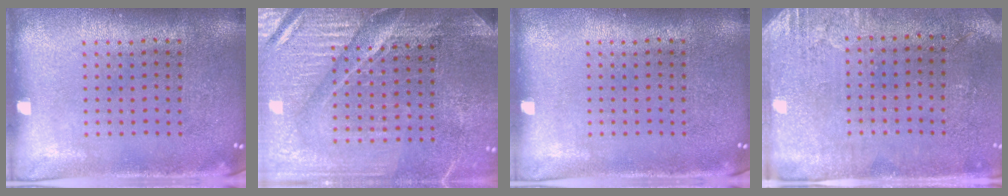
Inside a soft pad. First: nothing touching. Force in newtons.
{"total": 4.0, "press": 3.7, "slide": 1.6}
{"total": 0.0}
{"total": 2.8, "press": 2.4, "slide": 1.5}